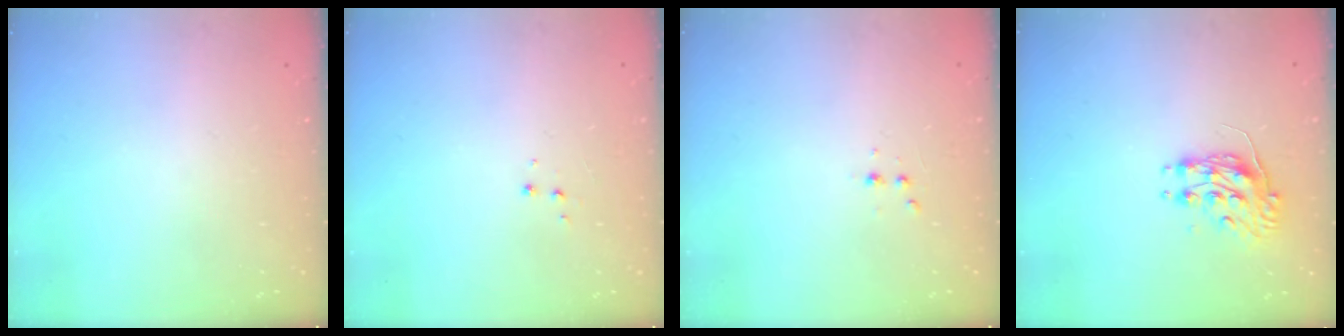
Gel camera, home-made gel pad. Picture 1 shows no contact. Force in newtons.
{"total": 3.9, "press": 3.9, "slide": 0.5}
{"total": 2.9, "press": 2.7, "slide": 1.0}
{"total": 8.2, "press": 8.2, "slide": 0.3}